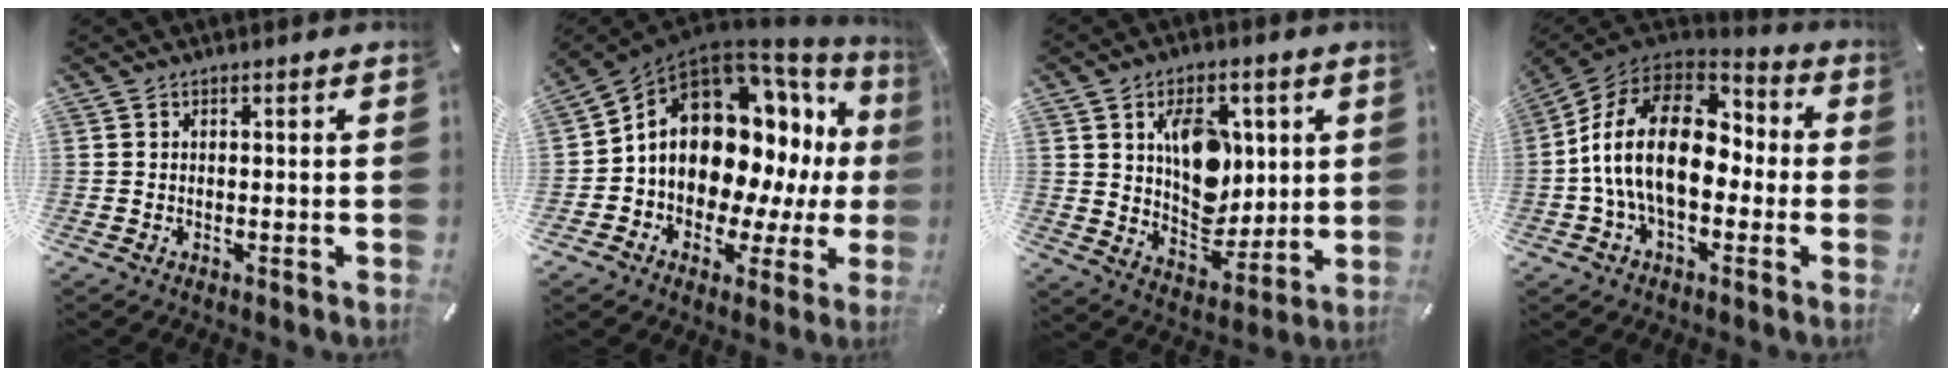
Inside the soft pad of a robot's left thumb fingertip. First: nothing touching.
{"total": 16.5, "force": [4.2, 12.1, 10.5], "torque": [-0.174, -0.042, 0.075]}
{"total": 12.9, "force": [4.0, 9.7, 7.6], "torque": [-0.104, -0.015, 0.076]}
{"total": 20.2, "force": [-1.5, 12.7, 15.6], "torque": [-0.307, 0.027, -0.025]}